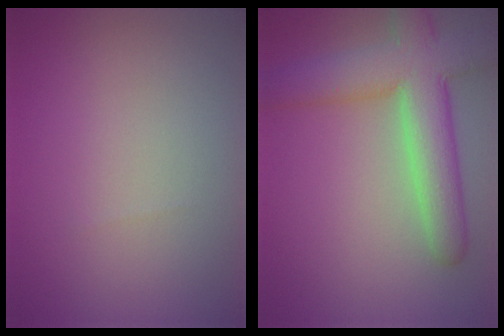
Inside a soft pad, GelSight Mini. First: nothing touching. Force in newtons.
{"total": 7.7, "press": 7.7, "slide": 0.3}